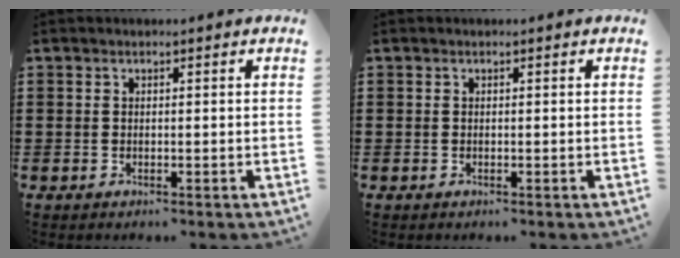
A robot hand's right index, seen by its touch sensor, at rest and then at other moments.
{"total": 0.0}